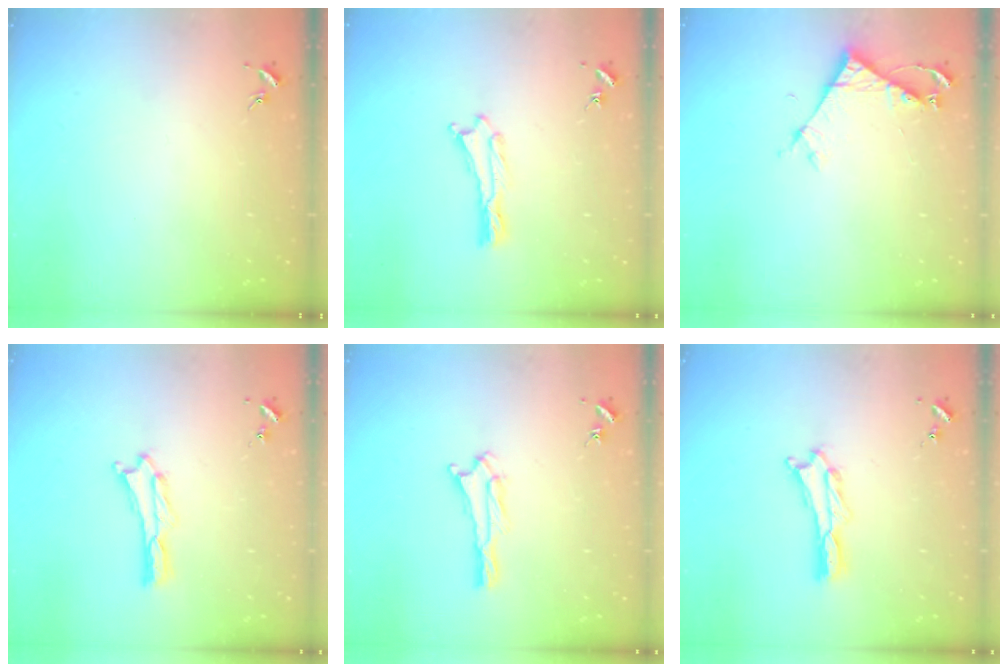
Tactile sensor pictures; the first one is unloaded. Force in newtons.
{"total": 0.0}
{"total": 4.7, "press": 4.7, "slide": 0.3}
{"total": 0.5, "press": 0.5, "slide": 0.2}
{"total": 0.7, "press": 0.7, "slide": 0.1}
{"total": 1.1, "press": 1.1, "slide": 0.2}